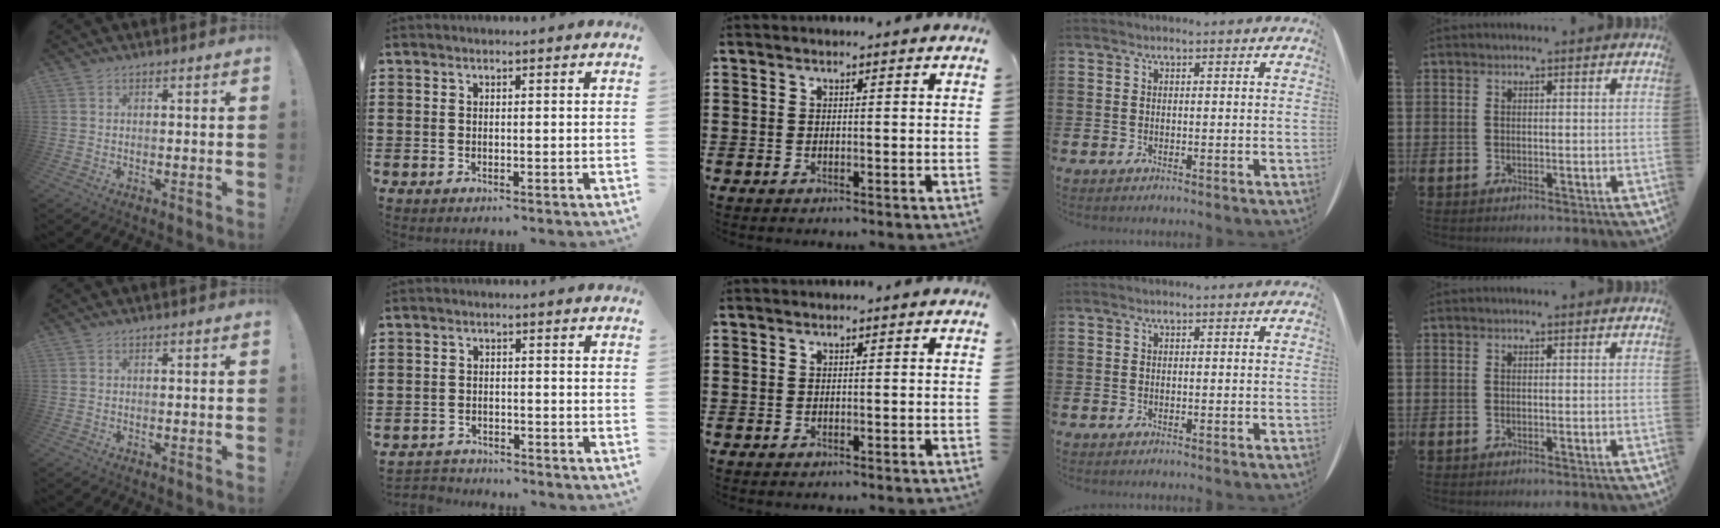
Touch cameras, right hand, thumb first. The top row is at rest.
{"index": {"total": 2.1, "force": [-2.0, 0.4, -0.2], "torque": [-0.003, 0.002, -0.047]}}